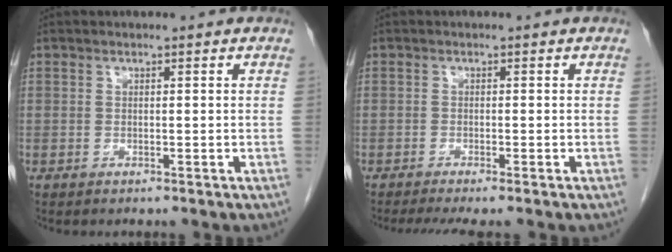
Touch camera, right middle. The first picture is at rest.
{"total": 4.4, "force": [-3.5, 0.1, 2.7], "torque": [-0.038, -0.010, -0.056]}